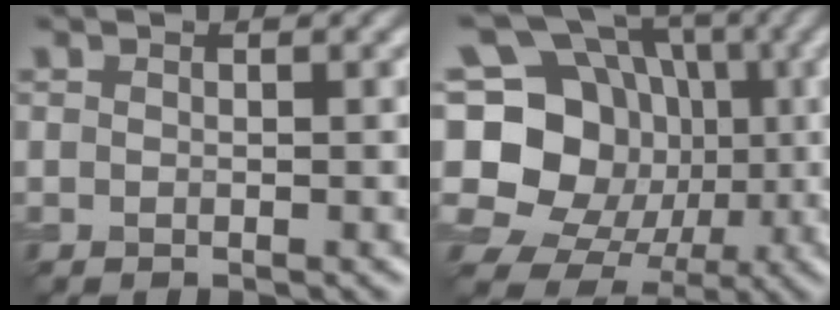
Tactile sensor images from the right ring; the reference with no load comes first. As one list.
[{"total": 19.7, "force": [-1.2, 17.6, 8.7], "torque": [-0.196, 0.042, -0.058]}]